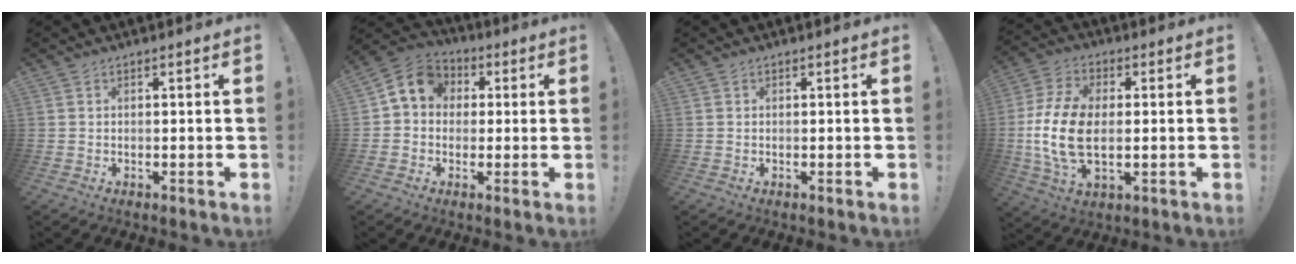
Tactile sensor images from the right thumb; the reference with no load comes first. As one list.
[{"total": 9.1, "force": [1.6, 7.9, 4.4], "torque": [-0.058, 0.010, 0.034]}, {"total": 0.0}, {"total": 15.4, "force": [-0.8, 9.2, 12.3], "torque": [-0.246, 0.000, -0.015]}]